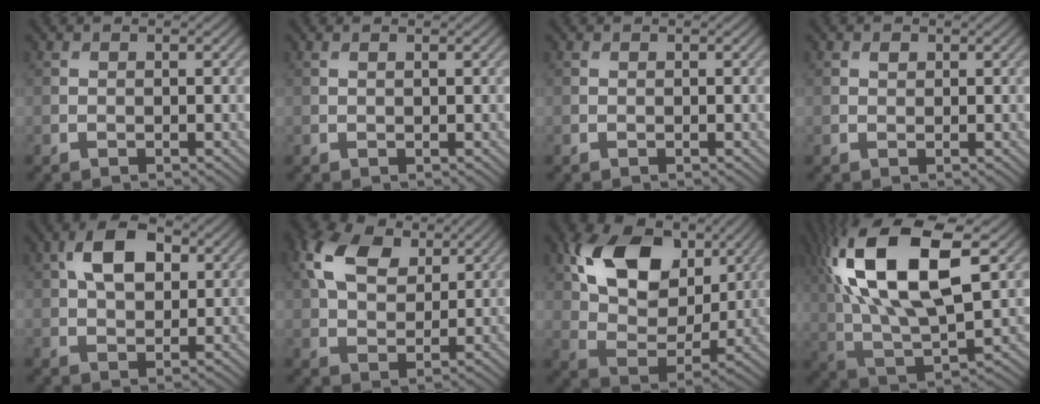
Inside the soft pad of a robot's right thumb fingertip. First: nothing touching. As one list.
[{"total": 0.6, "force": [0.3, 0.0, 0.5], "torque": [-0.011, 0.004, 0.004]}, {"total": 0.0}, {"total": 0.7, "force": [0.4, 0.4, 0.3], "torque": [-0.005, -0.002, 0.008]}, {"total": 7.5, "force": [2.3, 4.4, 5.6], "torque": [-0.109, 0.012, 0.034]}, {"total": 9.7, "force": [4.3, 5.9, 6.5], "torque": [-0.160, 0.018, 0.078]}, {"total": 13.5, "force": [5.8, 8.5, 8.7], "torque": [-0.179, 0.006, 0.105]}, {"total": 19.5, "force": [6.5, 8.7, 16.3], "torque": [-0.347, 0.037, 0.108]}]